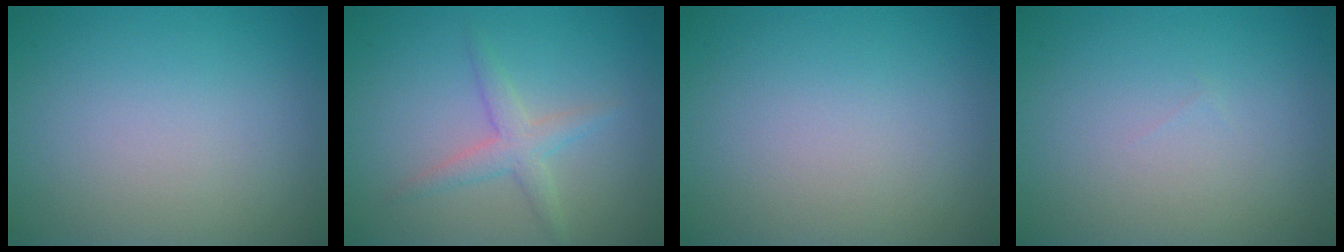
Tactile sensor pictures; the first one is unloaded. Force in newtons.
{"total": 2.3, "press": 2.3, "slide": 0.1}
{"total": 0.0}
{"total": 0.0}